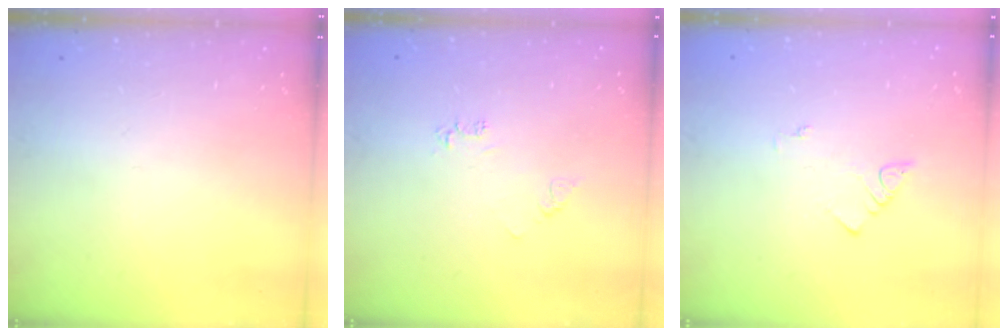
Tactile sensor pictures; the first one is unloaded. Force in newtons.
{"total": 4.3, "press": 4.3, "slide": 0.5}
{"total": 2.1, "press": 2.1, "slide": 0.4}